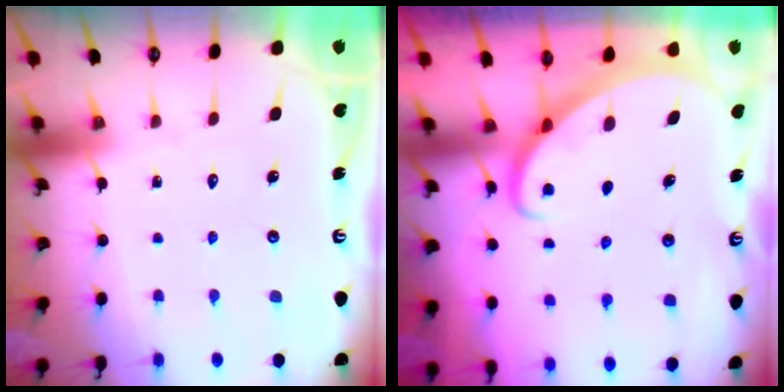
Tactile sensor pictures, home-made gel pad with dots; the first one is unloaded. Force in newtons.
{"total": 2.8, "press": 2.8, "slide": 0.2}